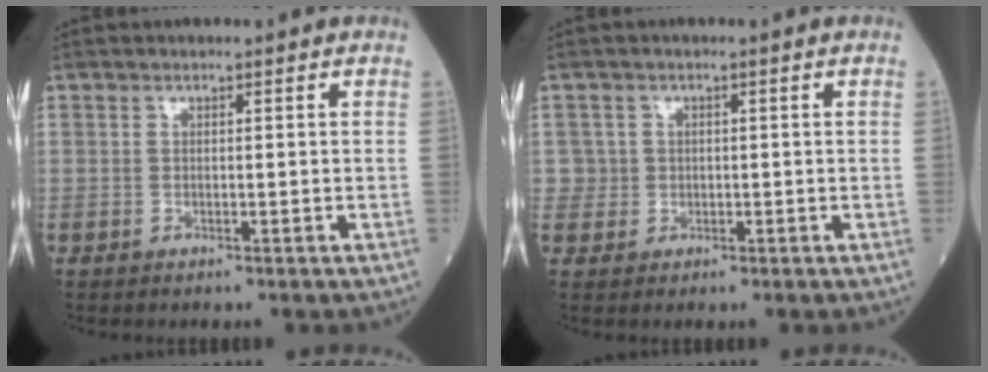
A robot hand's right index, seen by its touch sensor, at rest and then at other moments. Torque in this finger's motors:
{"motor_torque": [0.34, -0.24, 0.11, 0.06]}